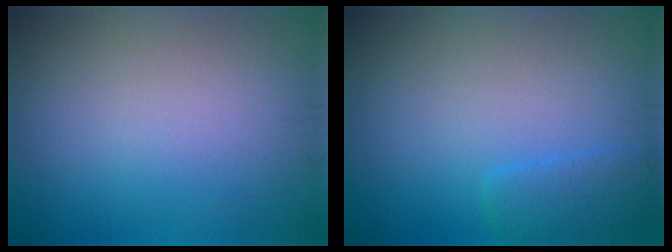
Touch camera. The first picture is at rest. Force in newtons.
{"total": 2.0, "press": 2.0, "slide": 0.2}